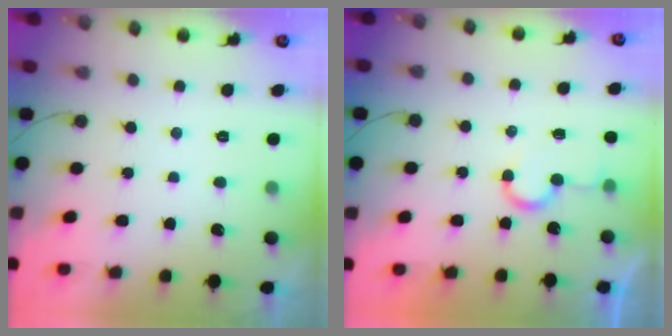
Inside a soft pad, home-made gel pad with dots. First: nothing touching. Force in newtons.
{"total": 5.5, "press": 5.3, "slide": 1.5}